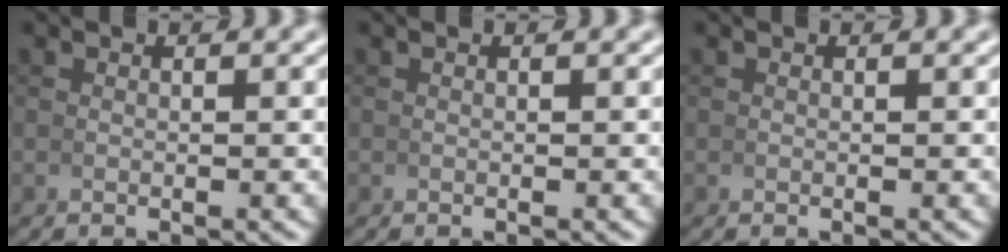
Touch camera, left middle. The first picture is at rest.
{"total": 0.0}
{"total": 0.0}